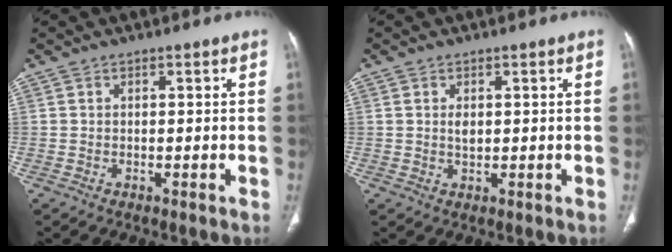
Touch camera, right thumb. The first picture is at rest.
{"total": 1.7, "force": [0.4, 1.0, 1.4], "torque": [-0.024, -0.002, 0.011]}